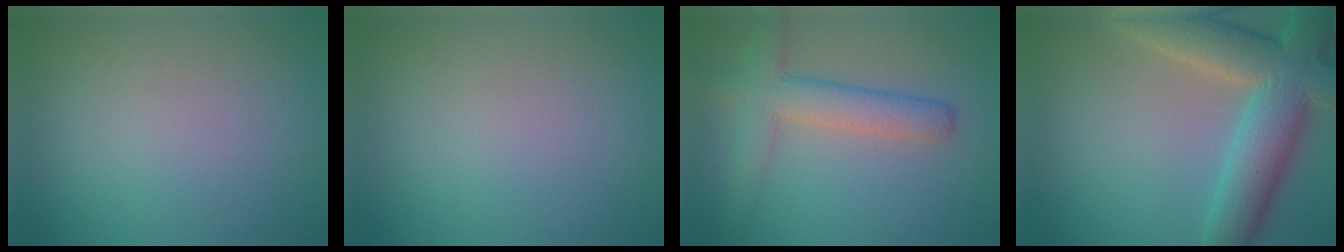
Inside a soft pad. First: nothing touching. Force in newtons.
{"total": 0.0}
{"total": 4.9, "press": 4.9, "slide": 0.2}
{"total": 10.6, "press": 10.5, "slide": 0.9}